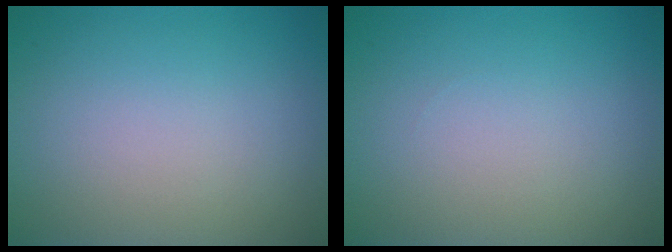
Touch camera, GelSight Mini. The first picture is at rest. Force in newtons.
{"total": 0.0}